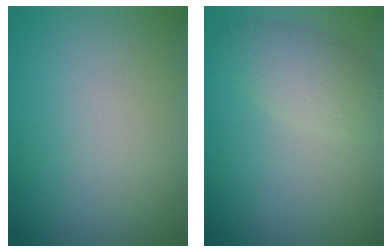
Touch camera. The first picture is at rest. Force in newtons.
{"total": 3.1, "press": 3.1, "slide": 0.1}